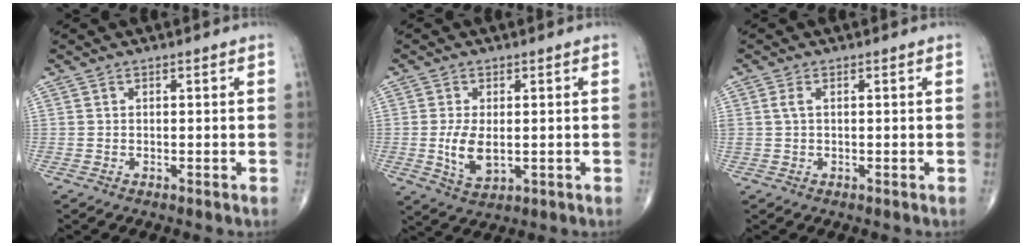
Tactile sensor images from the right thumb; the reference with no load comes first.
{"total": 6.1, "force": [-0.4, 3.2, 5.1], "torque": [-0.101, -0.015, 0.001]}
{"total": 1.7, "force": [0.4, 0.8, 1.4], "torque": [-0.040, 0.007, 0.010]}